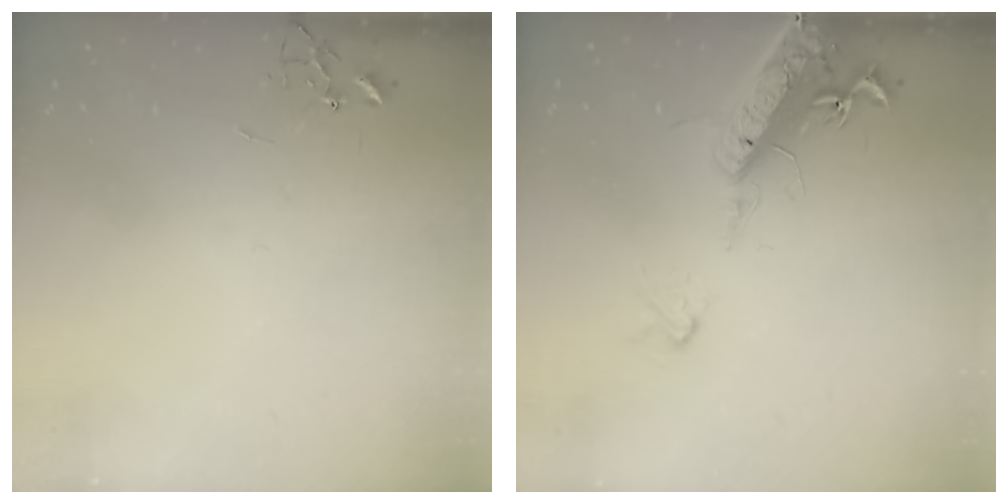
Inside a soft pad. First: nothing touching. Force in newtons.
{"total": 17.9, "press": 17.5, "slide": 3.9}